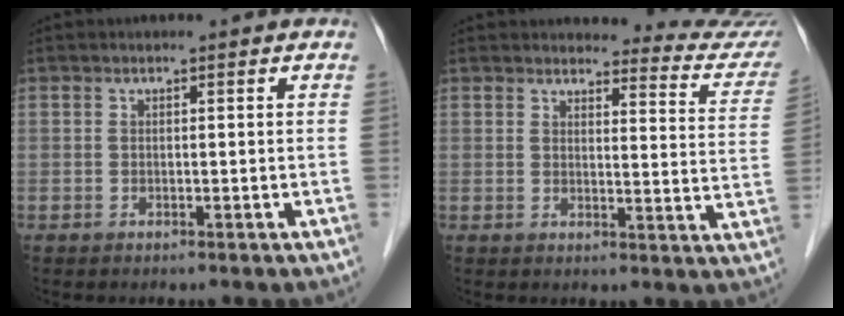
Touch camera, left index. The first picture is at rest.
{"total": 13.2, "force": [13.1, 1.3, 1.1], "torque": [0.022, -0.089, 0.112]}